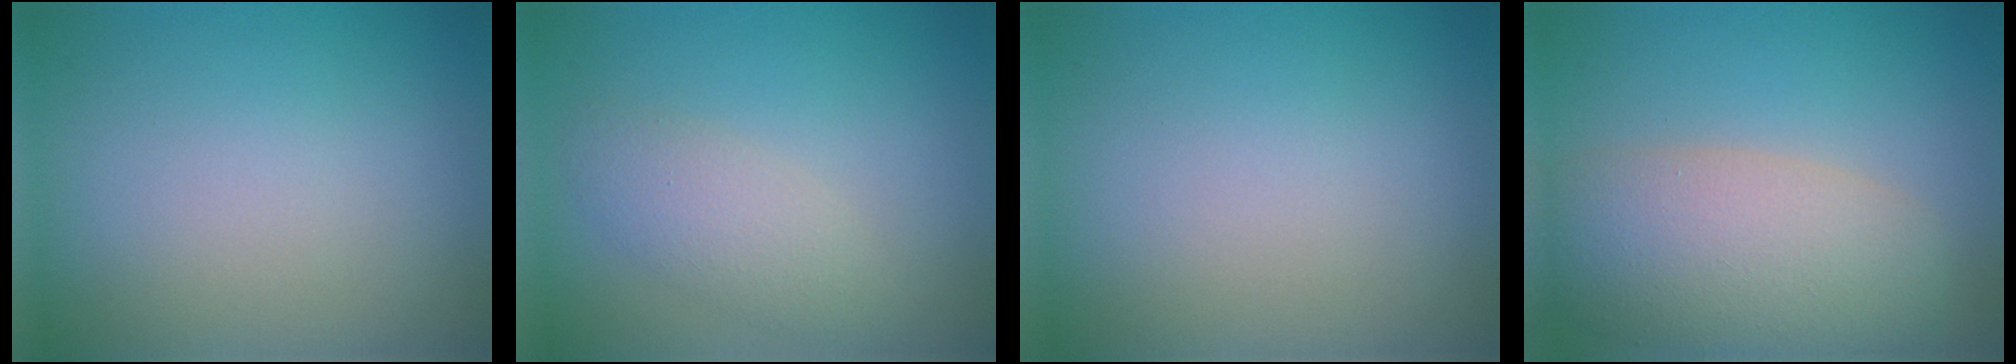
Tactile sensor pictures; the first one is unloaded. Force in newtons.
{"total": 2.5, "press": 2.5, "slide": 0.1}
{"total": 0.0}
{"total": 7.6, "press": 7.6, "slide": 0.4}